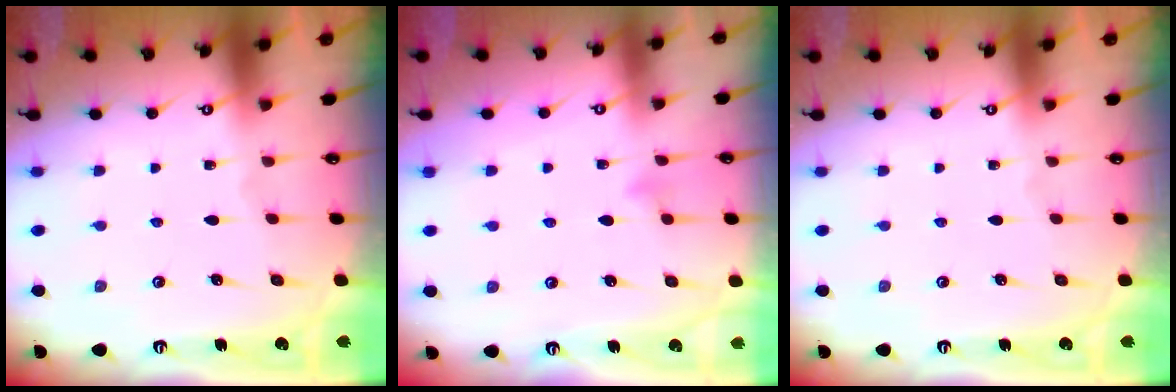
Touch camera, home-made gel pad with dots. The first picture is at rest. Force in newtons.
{"total": 4.3, "press": 4.2, "slide": 0.5}
{"total": 0.0}